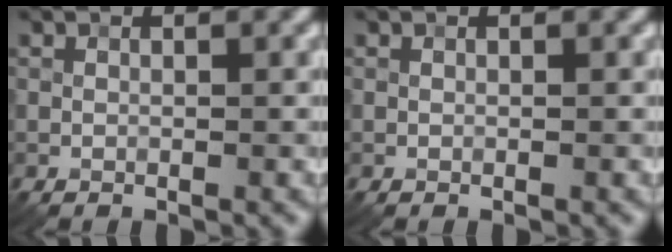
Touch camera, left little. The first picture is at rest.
{"total": 0.0}